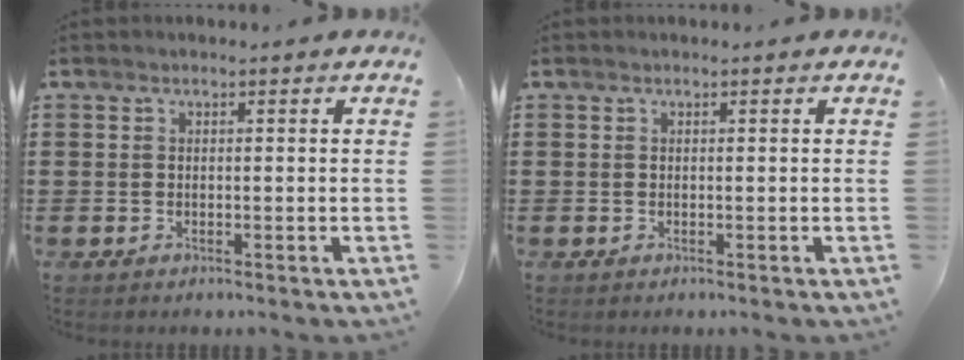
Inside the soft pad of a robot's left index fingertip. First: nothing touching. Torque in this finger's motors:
{"motor_torque": [0.00, 0.00, 0.00, 0.00]}